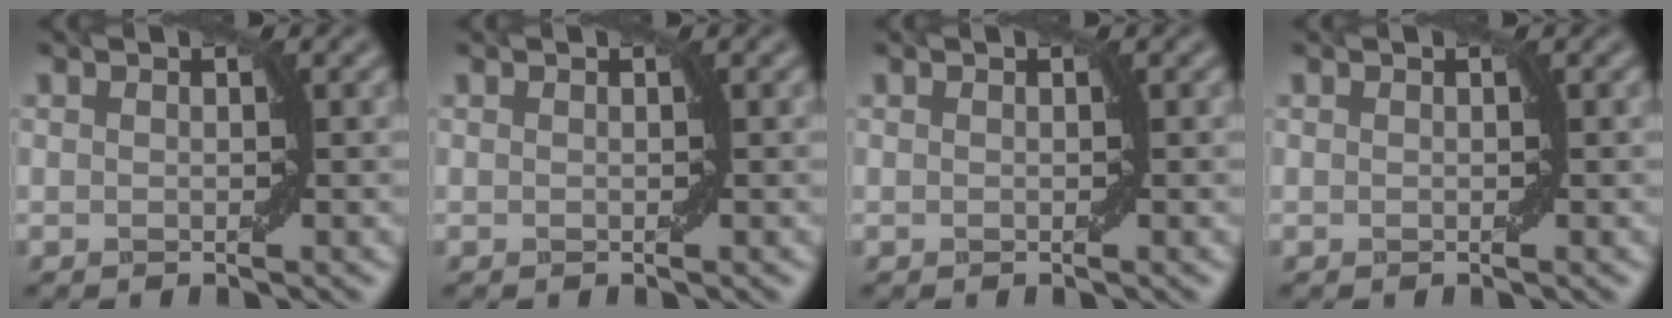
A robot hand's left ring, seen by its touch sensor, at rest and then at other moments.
{"total": 0.0}
{"total": 0.0}
{"total": 0.0}